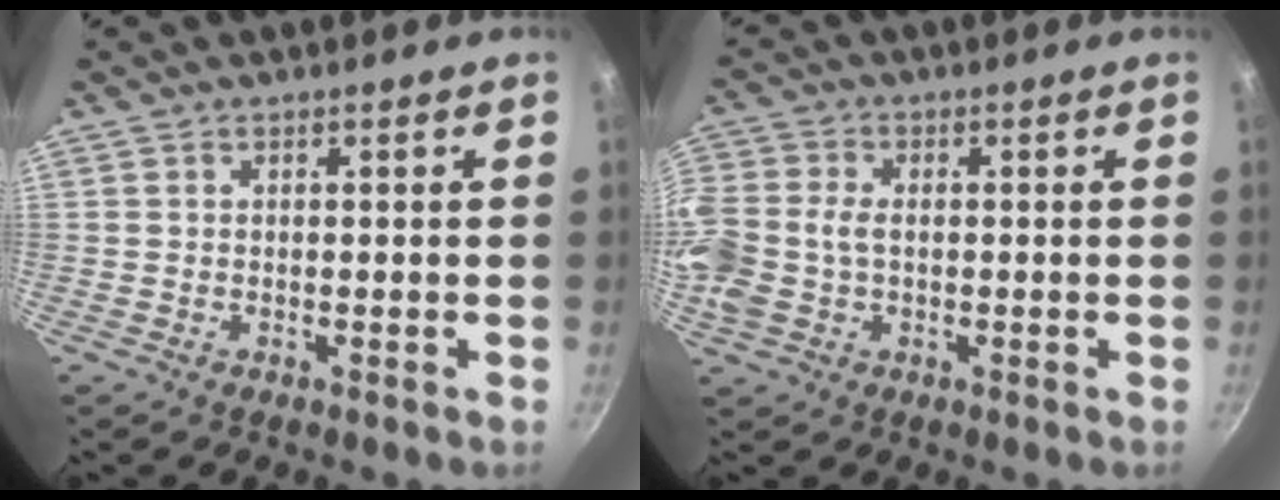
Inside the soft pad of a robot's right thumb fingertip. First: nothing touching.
{"total": 12.4, "force": [-0.5, 9.4, 8.0], "torque": [-0.198, 0.017, -0.018]}